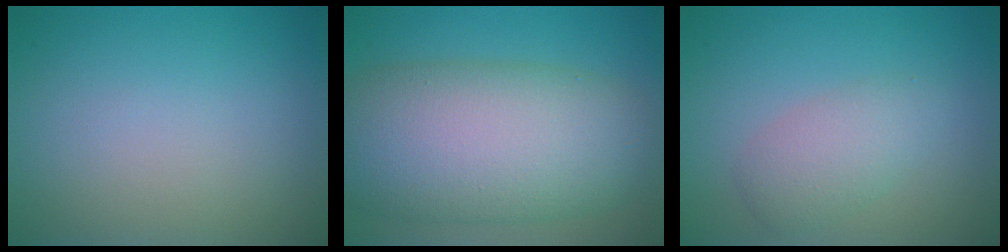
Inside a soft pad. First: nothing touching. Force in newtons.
{"total": 12.2, "press": 12.2, "slide": 0.4}
{"total": 2.9, "press": 2.9, "slide": 0.1}